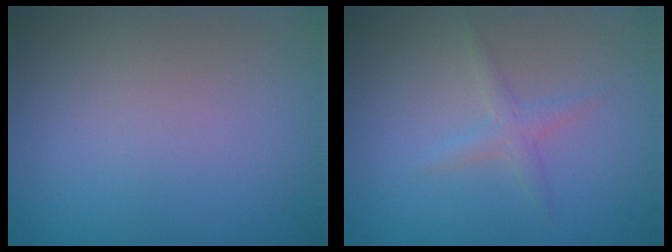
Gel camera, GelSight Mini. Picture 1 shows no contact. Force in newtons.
{"total": 1.4, "press": 1.4, "slide": 0.1}